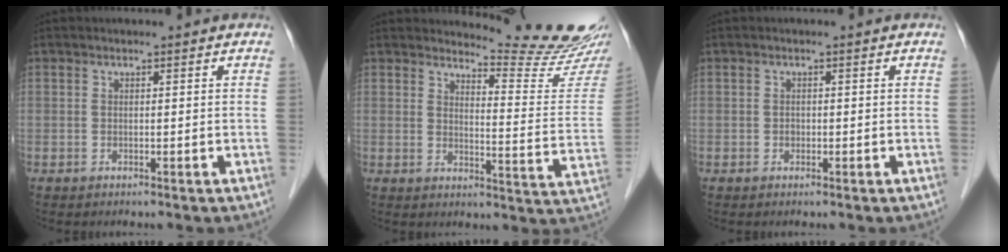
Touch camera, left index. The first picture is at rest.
{"total": 12.9, "force": [12.7, -1.6, 1.9], "torque": [-0.025, -0.109, 0.147]}
{"total": 0.7, "force": [-0.4, 0.5, 0.2], "torque": [-0.003, -0.001, -0.007]}